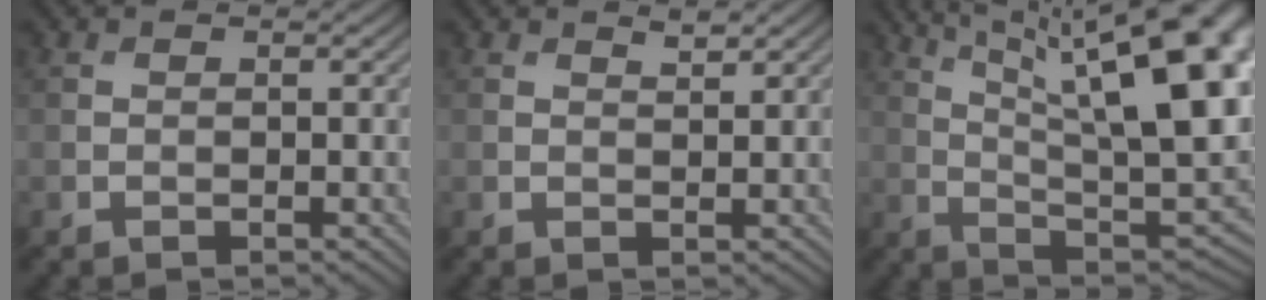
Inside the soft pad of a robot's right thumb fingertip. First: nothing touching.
{"total": 1.2, "force": [1.0, 0.2, 0.6], "torque": [-0.015, -0.002, 0.019]}
{"total": 21.1, "force": [7.8, 7.3, 18.2], "torque": [-0.262, 0.042, 0.123]}